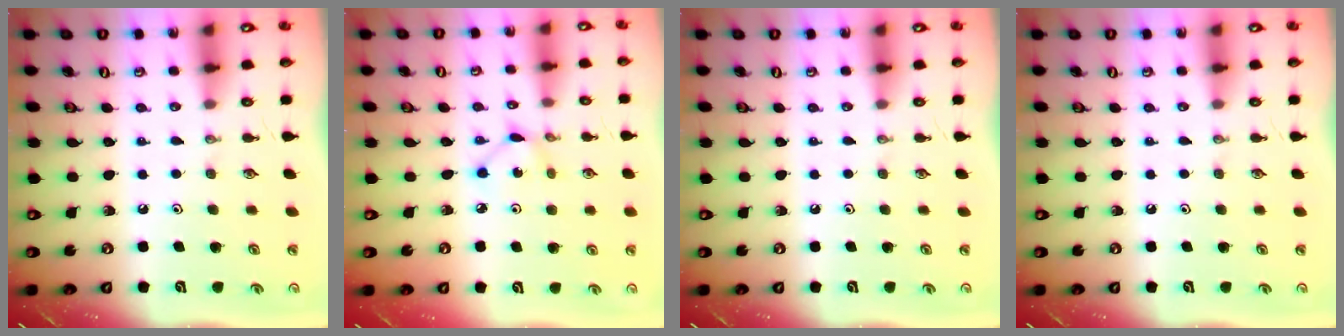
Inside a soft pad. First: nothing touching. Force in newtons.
{"total": 2.1, "press": 2.1, "slide": 0.1}
{"total": 0.0}
{"total": 0.0}